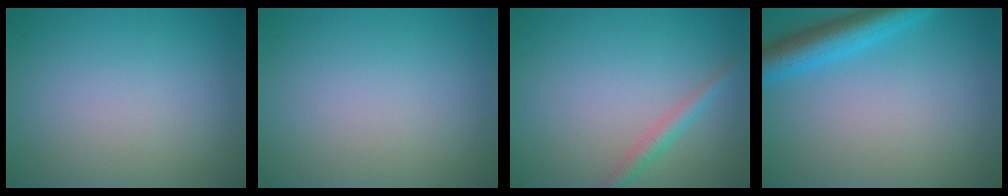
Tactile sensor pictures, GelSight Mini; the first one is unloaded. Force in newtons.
{"total": 0.0}
{"total": 1.8, "press": 1.8, "slide": 0.0}
{"total": 4.7, "press": 4.7, "slide": 0.3}